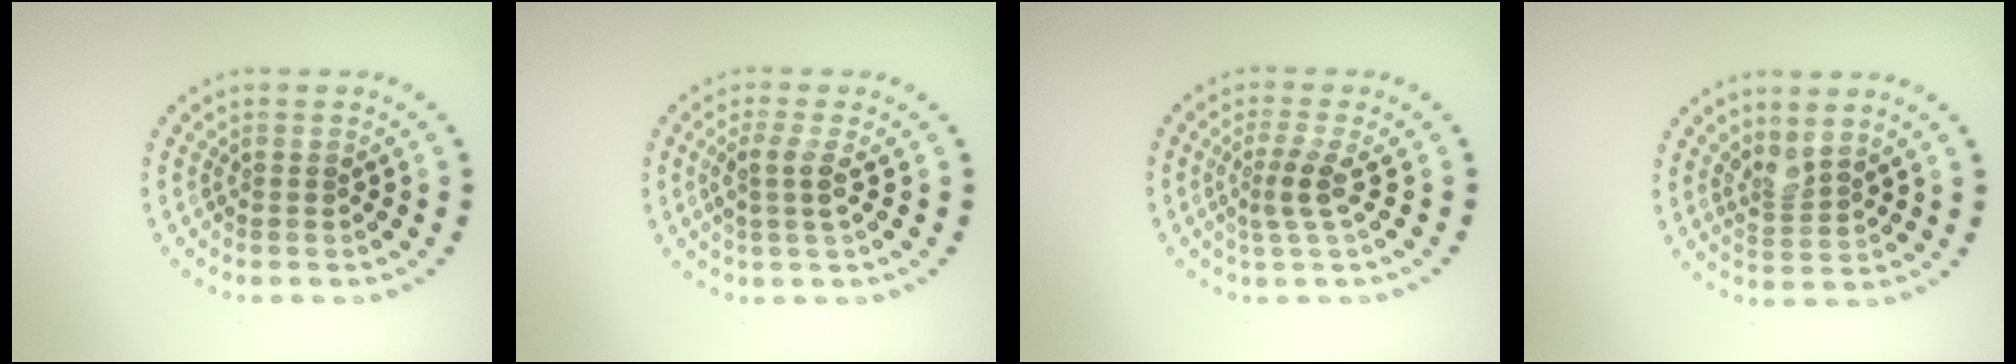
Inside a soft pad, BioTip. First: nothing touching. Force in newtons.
{"total": 2.0, "press": 1.6, "slide": 1.2}
{"total": 2.3, "press": 1.7, "slide": 1.6}
{"total": 2.0, "press": 1.5, "slide": 1.3}